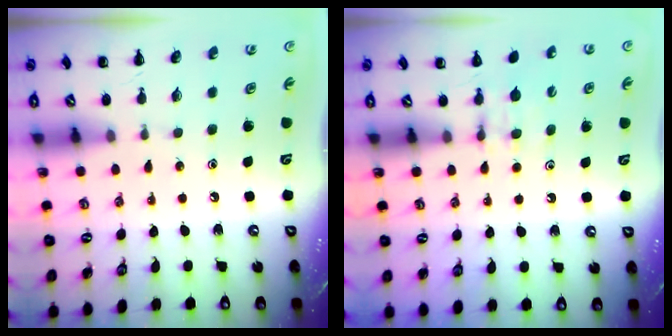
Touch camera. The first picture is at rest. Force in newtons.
{"total": 4.8, "press": 4.5, "slide": 1.5}